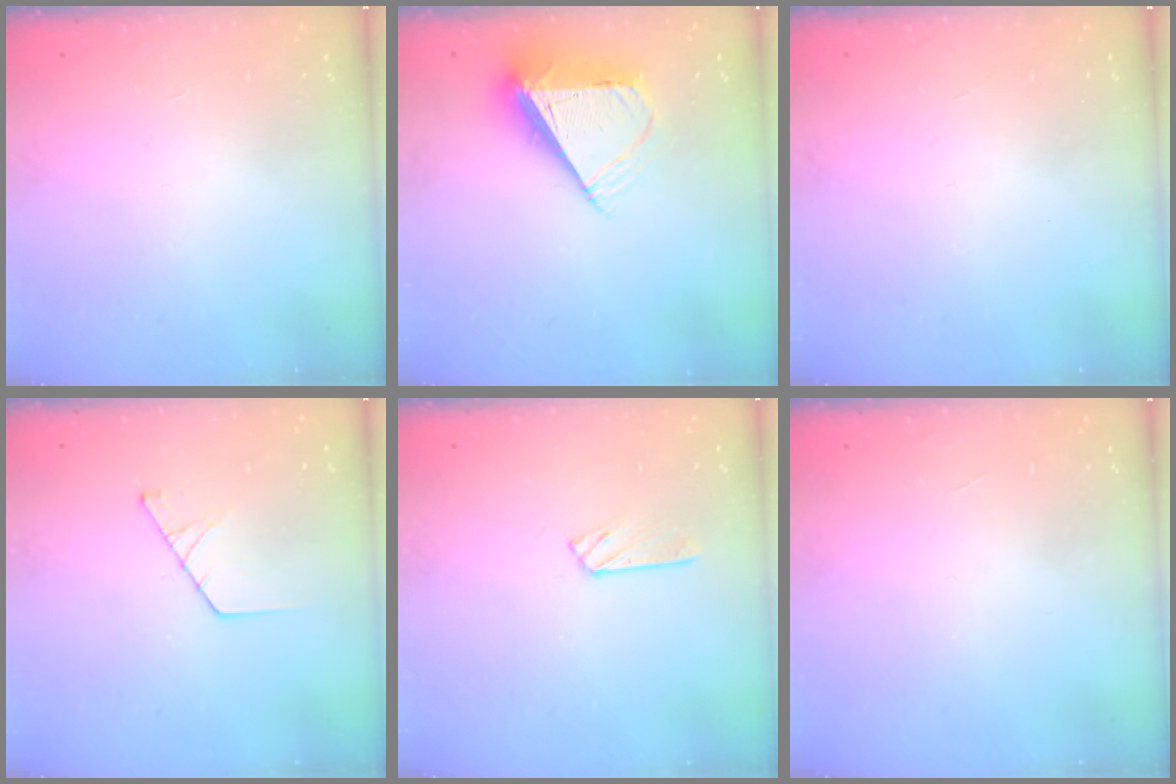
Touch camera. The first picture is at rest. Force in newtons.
{"total": 10.3, "press": 10.2, "slide": 1.4}
{"total": 0.0}
{"total": 3.7, "press": 3.7, "slide": 0.3}
{"total": 3.5, "press": 3.4, "slide": 0.5}
{"total": 0.0}